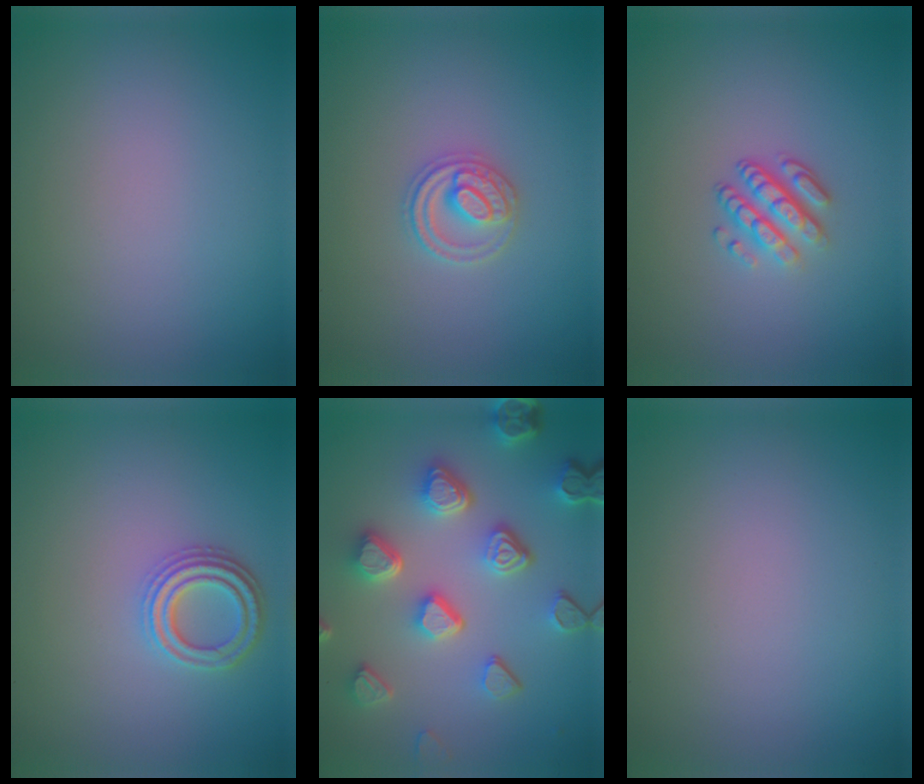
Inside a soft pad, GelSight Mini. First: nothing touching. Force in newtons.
{"total": 2.8, "press": 2.8, "slide": 0.3}
{"total": 3.3, "press": 2.4, "slide": 2.2}
{"total": 3.0, "press": 2.7, "slide": 1.1}
{"total": 6.8, "press": 5.4, "slide": 4.2}
{"total": 0.0}